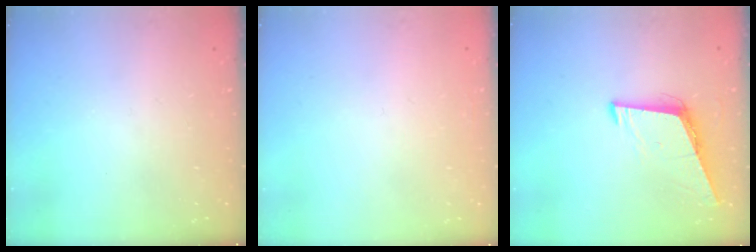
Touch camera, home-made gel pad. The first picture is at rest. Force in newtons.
{"total": 0.9, "press": 0.9, "slide": 0.1}
{"total": 9.0, "press": 8.4, "slide": 3.1}